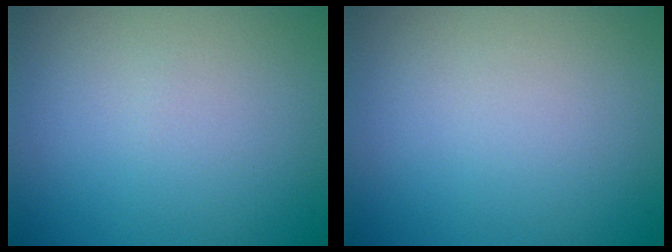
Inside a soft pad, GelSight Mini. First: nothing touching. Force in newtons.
{"total": 0.0}